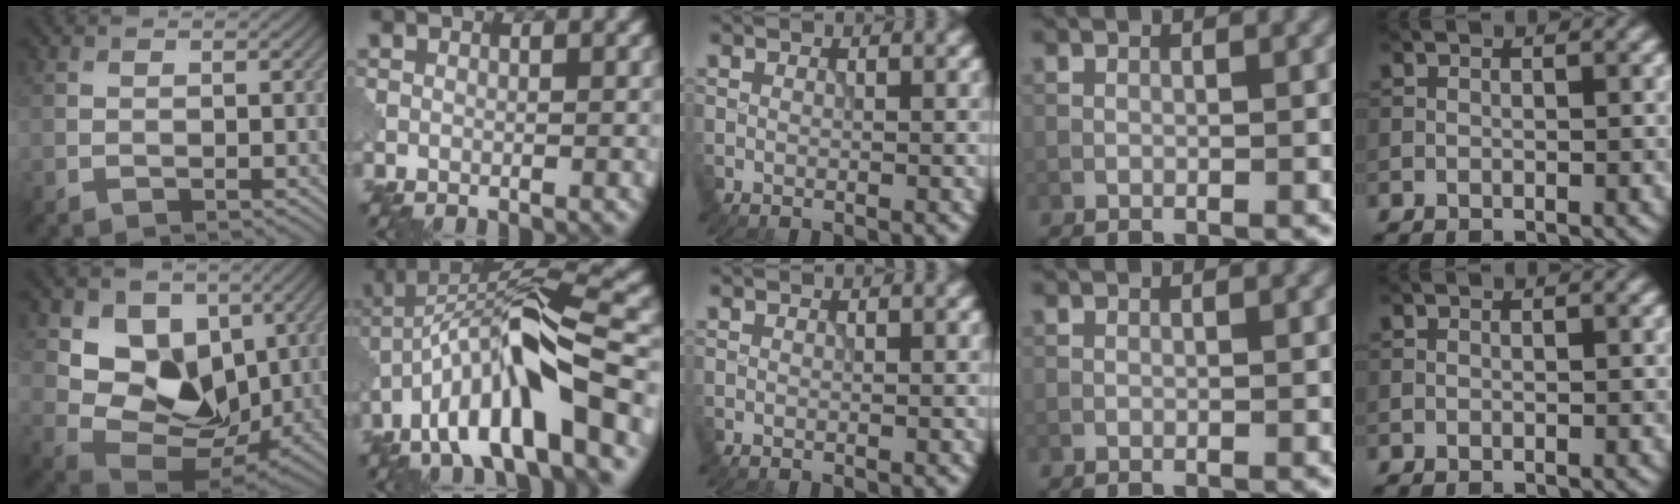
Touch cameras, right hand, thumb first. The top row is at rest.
{"thumb": {"total": 9.8, "force": [2.9, 7.4, 5.7], "torque": [-0.114, -0.021, 0.044]}, "index": {"total": 11.6, "force": [-5.1, 2.7, 10.1], "torque": [-0.177, 0.024, -0.090]}}